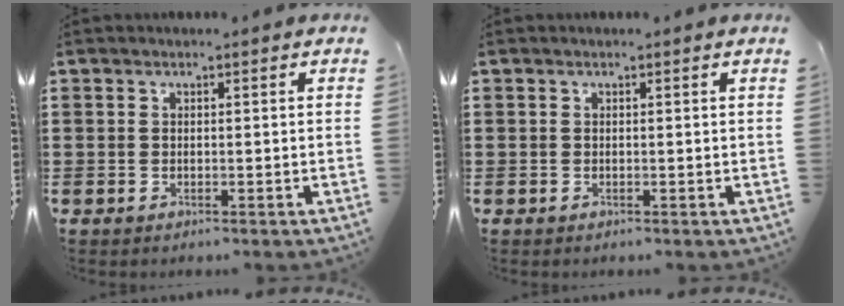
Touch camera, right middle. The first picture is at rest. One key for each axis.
{"total": 0.0}